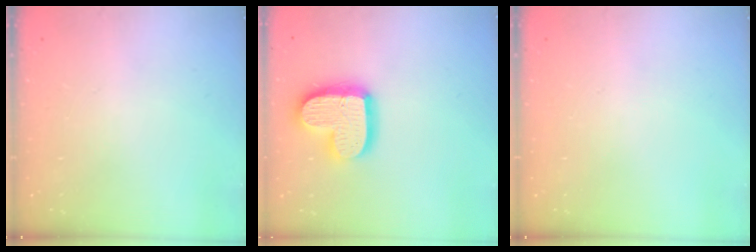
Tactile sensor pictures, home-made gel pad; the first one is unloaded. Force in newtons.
{"total": 16.7, "press": 16.6, "slide": 1.2}
{"total": 0.0}